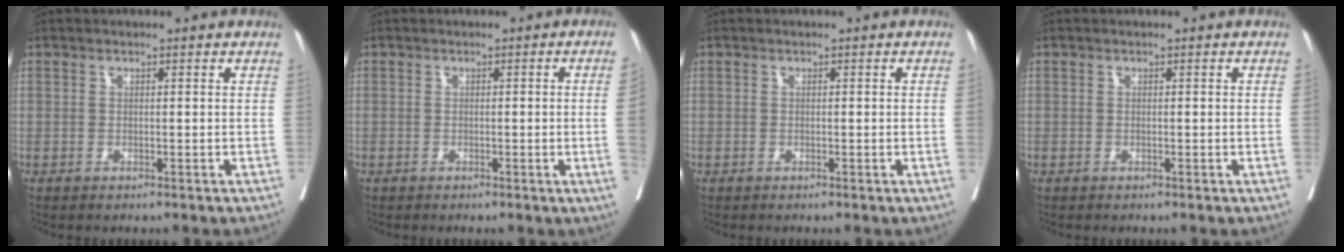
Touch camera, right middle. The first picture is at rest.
{"total": 4.0, "force": [-0.5, -1.5, 3.7], "torque": [-0.047, -0.007, -0.005]}
{"total": 0.9, "force": [-0.1, -0.3, 0.8], "torque": [-0.013, 0.004, -0.001]}
{"total": 0.6, "force": [-0.1, -0.2, 0.5], "torque": [-0.009, 0.004, -0.001]}